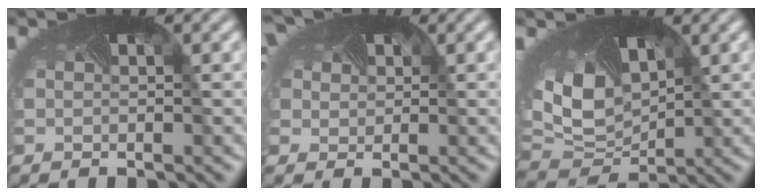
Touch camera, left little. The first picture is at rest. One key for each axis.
{"total": 4.4, "fx": 2.2, "fy": 3.1, "fz": 2.1, "tx": -0.068, "ty": 0.003, "tz": 0.037}
{"total": 6.3, "fx": 1.5, "fy": 4.5, "fz": 4.1, "tx": -0.108, "ty": -0.024, "tz": 0.036}